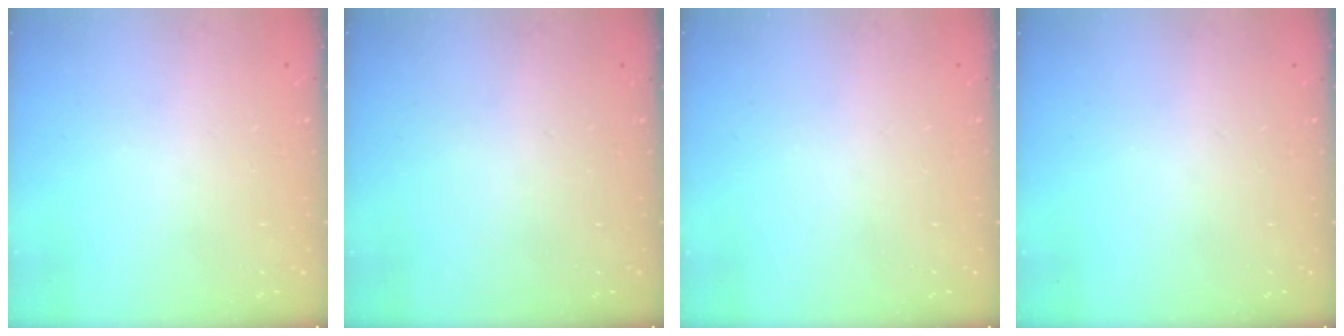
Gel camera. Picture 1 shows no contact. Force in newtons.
{"total": 0.0}
{"total": 0.0}
{"total": 0.0}